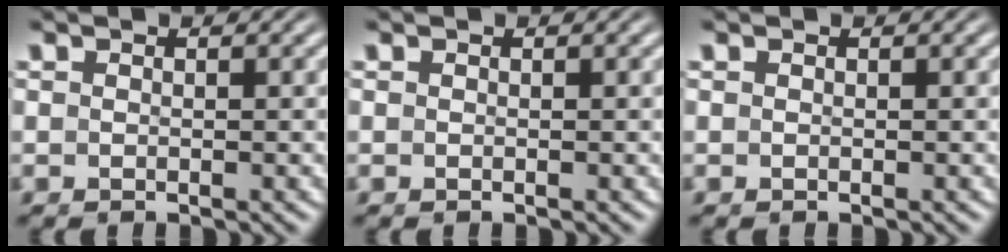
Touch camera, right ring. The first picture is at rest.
{"total": 0.0}
{"total": 0.0}